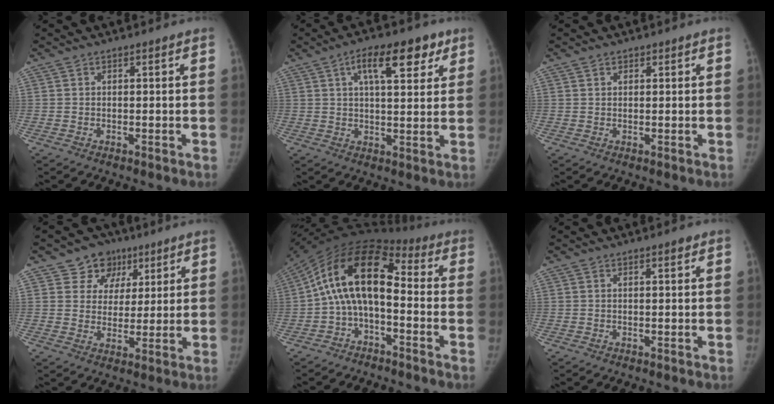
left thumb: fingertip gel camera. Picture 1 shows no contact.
{"total": 11.3, "force": [5.6, 4.7, 8.6], "torque": [-0.104, -0.008, 0.082]}
{"total": 1.2, "force": [0.7, 0.9, 0.2], "torque": [0.009, -0.003, 0.009]}
{"total": 8.5, "force": [4.6, 7.0, 1.4], "torque": [0.019, -0.017, 0.075]}
{"total": 15.1, "force": [-1.4, 8.3, 12.6], "torque": [-0.214, 0.076, -0.040]}
{"total": 0.7, "force": [0.5, 0.3, 0.5], "torque": [-0.006, -0.002, 0.008]}